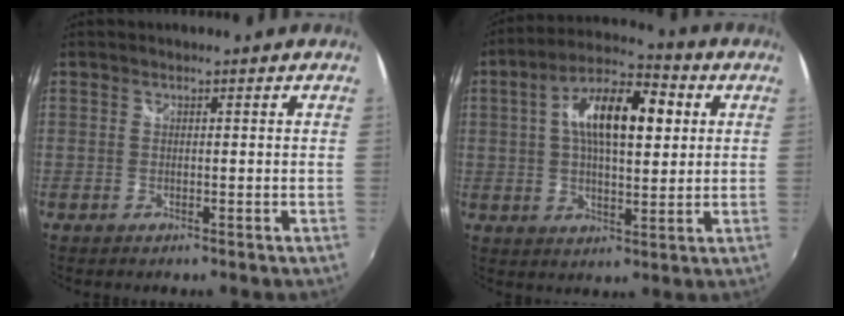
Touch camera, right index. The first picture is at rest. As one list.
[{"total": 14.1, "force": [3.2, 5.9, 12.4], "torque": [-0.214, 0.026, 0.045]}]